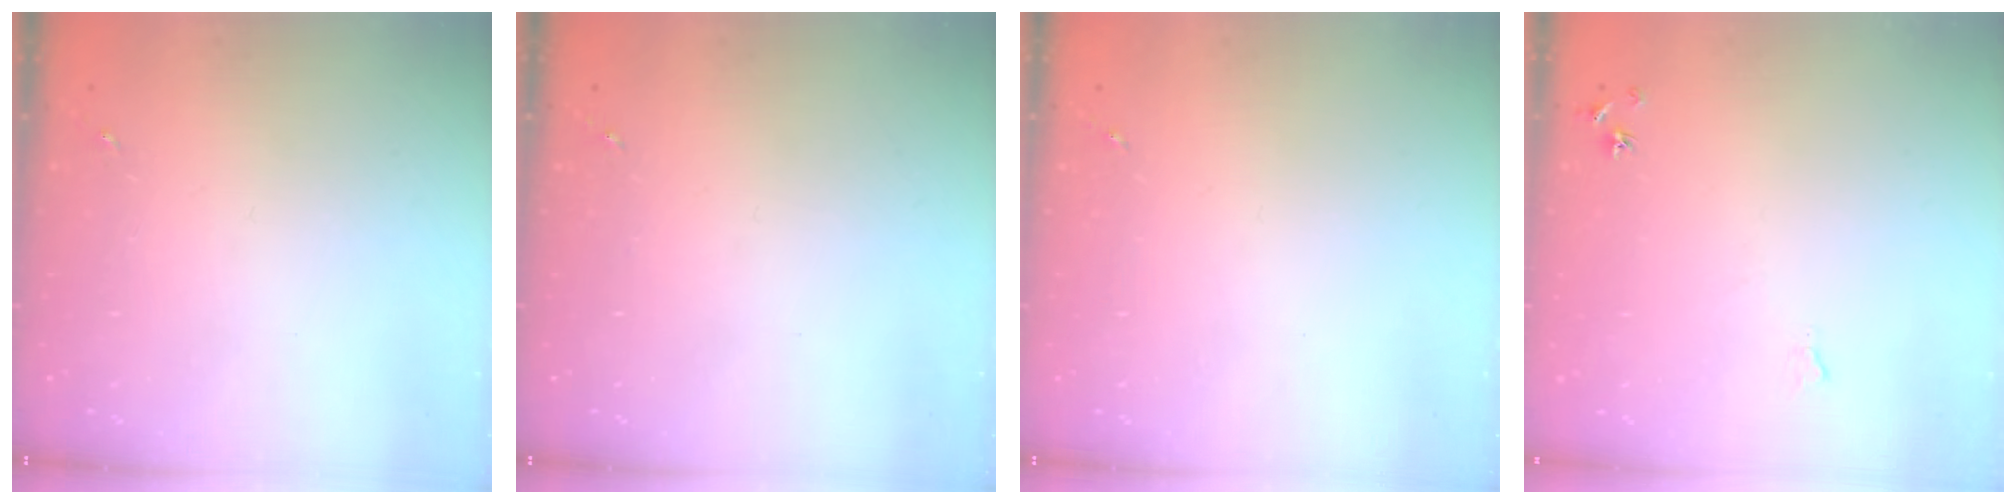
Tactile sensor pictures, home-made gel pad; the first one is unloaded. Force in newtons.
{"total": 0.0}
{"total": 0.0}
{"total": 4.7, "press": 4.7, "slide": 0.7}